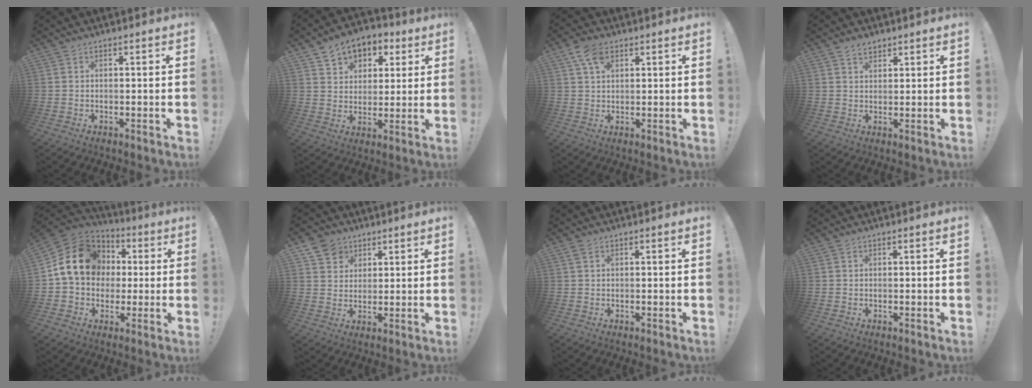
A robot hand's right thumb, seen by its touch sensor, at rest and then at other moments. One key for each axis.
{"total": 8.5, "fx": 4.4, "fy": 6.7, "fz": 2.7, "tx": -0.033, "ty": -0.029, "tz": 0.085}
{"total": 6.4, "fx": 3.2, "fy": 3.8, "fz": 4.0, "tx": -0.060, "ty": -0.009, "tz": 0.059}
{"total": 3.0, "fx": 2.4, "fy": 1.6, "fz": 0.9, "tx": -0.009, "ty": -0.014, "tz": 0.043}
{"total": 17.2, "fx": 3.6, "fy": 14.1, "fz": 9.1, "tx": -0.144, "ty": 0.002, "tz": 0.078}
{"total": 7.2, "fx": 4.3, "fy": 5.8, "fz": 0.9, "tx": -0.015, "ty": -0.027, "tz": 0.085}
{"total": 1.3, "fx": 0.8, "fy": 0.7, "fz": 0.8, "tx": -0.023, "ty": 0.005, "tz": 0.017}
{"total": 0.0}